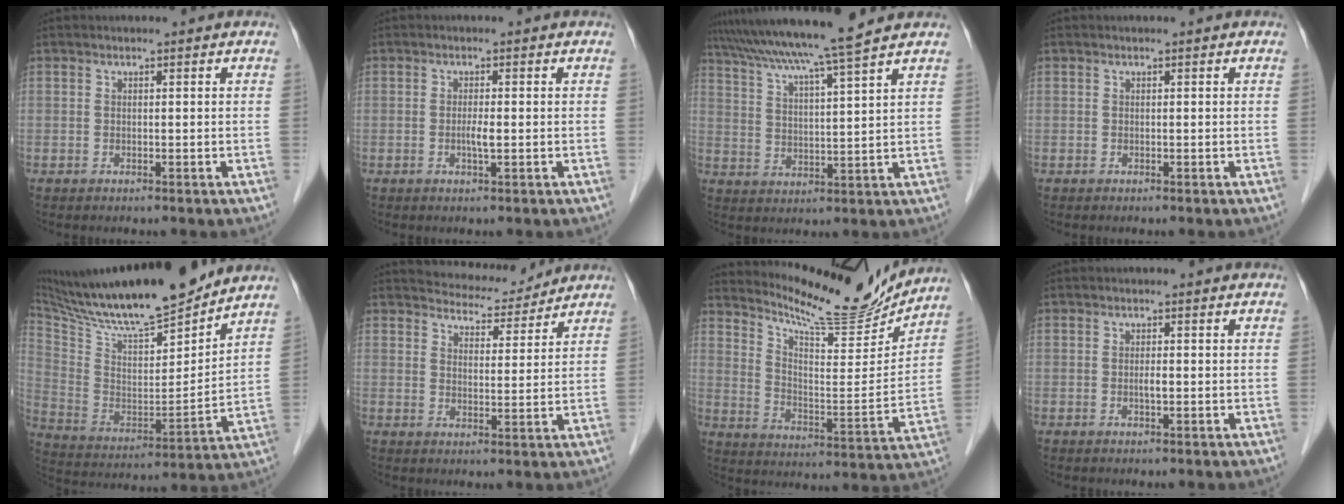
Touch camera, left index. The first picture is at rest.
{"total": 1.6, "force": [-0.3, 0.1, 1.6], "torque": [-0.033, -0.003, -0.005]}
{"total": 12.8, "force": [11.0, -2.2, 6.2], "torque": [-0.111, 0.000, 0.174]}
{"total": 0.0}
{"total": 21.3, "force": [18.8, 2.3, 9.7], "torque": [-0.181, -0.016, 0.321]}
{"total": 7.4, "force": [7.2, 1.5, 0.9], "torque": [-0.019, 0.004, 0.105]}
{"total": 15.4, "force": [14.9, 1.0, 3.9], "torque": [-0.077, -0.045, 0.225]}
{"total": 1.0, "force": [-0.2, 0.1, 1.0], "torque": [-0.020, -0.002, -0.003]}